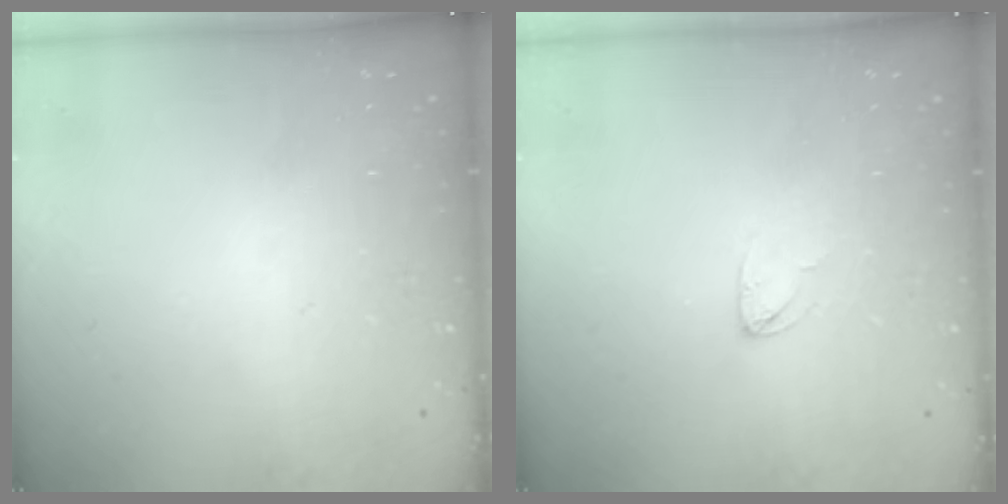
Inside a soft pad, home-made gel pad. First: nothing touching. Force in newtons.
{"total": 2.9, "press": 2.9, "slide": 0.2}